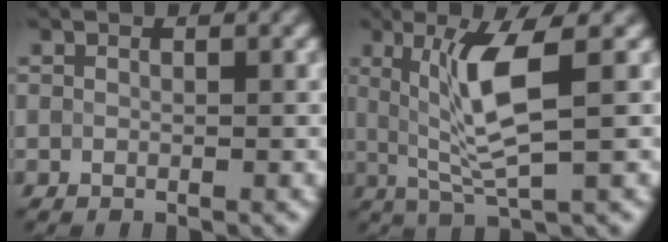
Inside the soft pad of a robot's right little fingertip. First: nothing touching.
{"total": 5.5, "force": [1.2, 0.8, 5.3], "torque": [-0.112, -0.001, 0.029]}